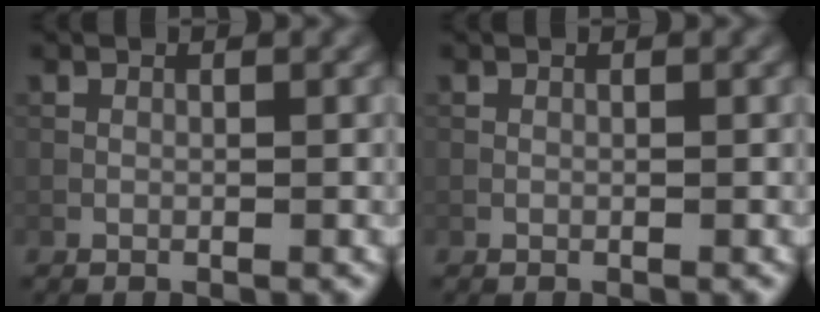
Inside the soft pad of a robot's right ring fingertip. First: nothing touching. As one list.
[{"total": 0.0}]